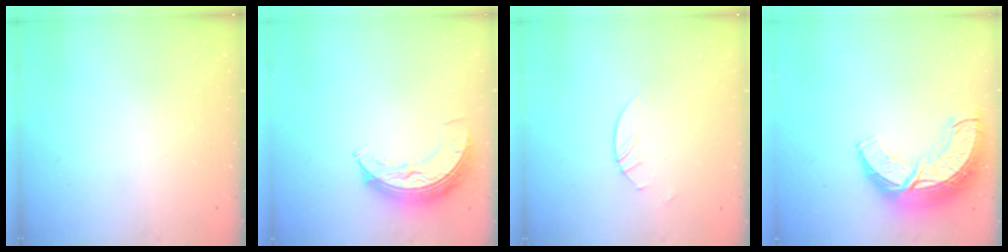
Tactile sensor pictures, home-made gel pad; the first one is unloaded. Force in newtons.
{"total": 8.3, "press": 8.3, "slide": 0.6}
{"total": 2.7, "press": 2.7, "slide": 0.2}
{"total": 15.1, "press": 15.1, "slide": 1.3}